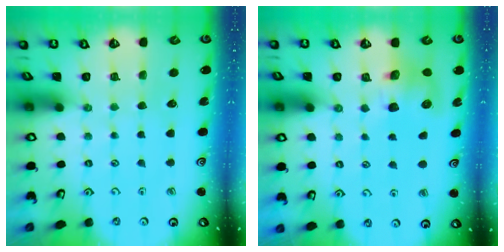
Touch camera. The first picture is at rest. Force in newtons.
{"total": 7.7, "press": 7.7, "slide": 1.0}